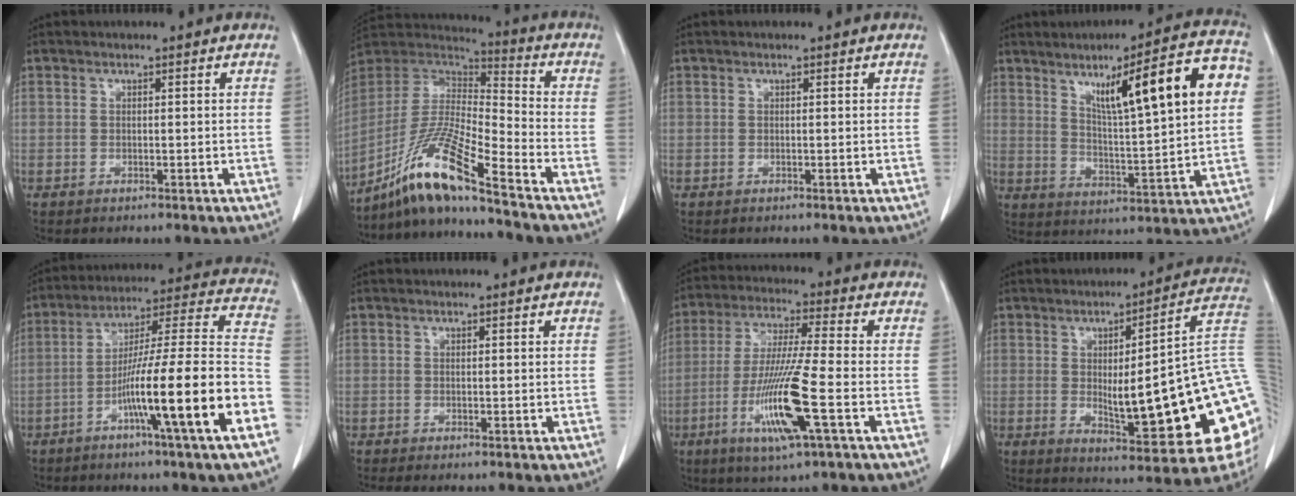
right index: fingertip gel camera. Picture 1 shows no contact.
{"total": 15.2, "force": [-11.3, -0.6, 10.1], "torque": [-0.205, -0.006, -0.212]}
{"total": 0.0}
{"total": 16.7, "force": [5.4, 1.5, 15.8], "torque": [-0.232, 0.024, 0.081]}
{"total": 20.6, "force": [-8.4, -1.0, 18.8], "torque": [-0.260, -0.001, -0.141]}
{"total": 1.1, "force": [-0.8, -0.1, 0.7], "torque": [-0.014, -0.001, -0.011]}
{"total": 13.3, "force": [-4.7, -0.2, 12.5], "torque": [-0.254, -0.022, -0.090]}
{"total": 24.0, "force": [-1.9, 3.0, 23.7], "torque": [-0.228, 0.010, -0.022]}